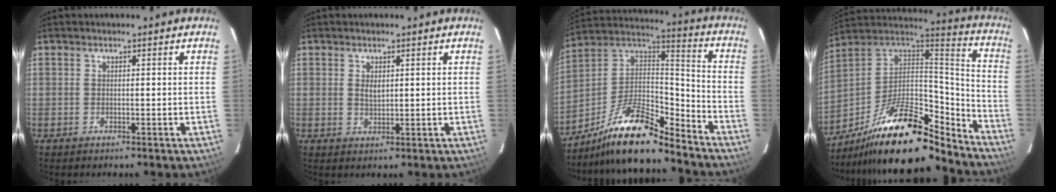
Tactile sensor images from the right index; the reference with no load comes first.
{"total": 2.0, "force": [0.7, 1.0, 1.6], "torque": [-0.027, -0.001, 0.015]}
{"total": 16.8, "force": [-13.0, 4.1, 9.8], "torque": [-0.201, 0.009, -0.241]}
{"total": 23.3, "force": [-16.6, 6.9, 14.8], "torque": [-0.257, 0.001, -0.281]}